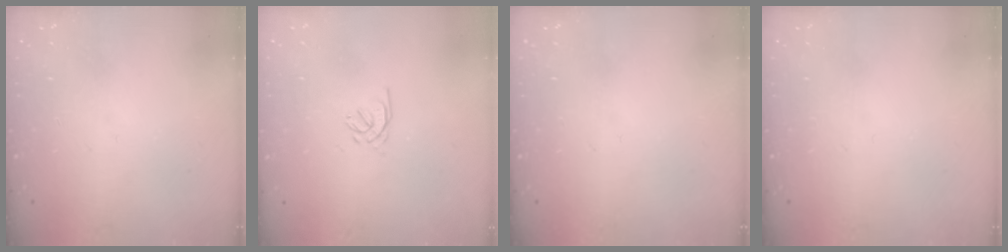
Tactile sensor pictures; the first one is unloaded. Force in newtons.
{"total": 1.4, "press": 1.3, "slide": 0.5}
{"total": 0.0}
{"total": 0.0}